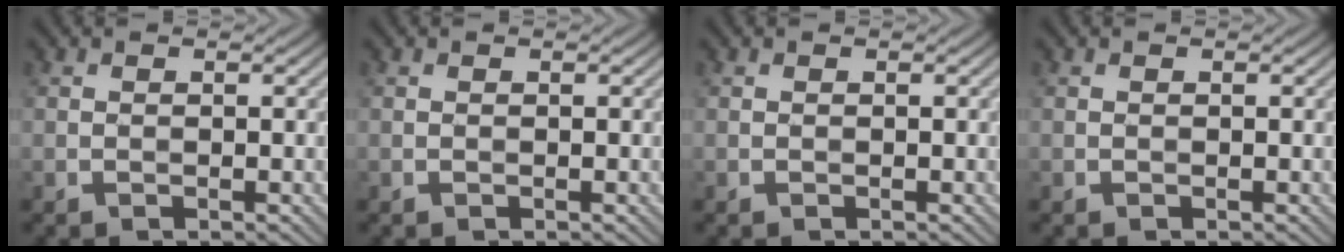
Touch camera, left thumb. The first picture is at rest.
{"total": 0.0}
{"total": 0.0}
{"total": 0.0}